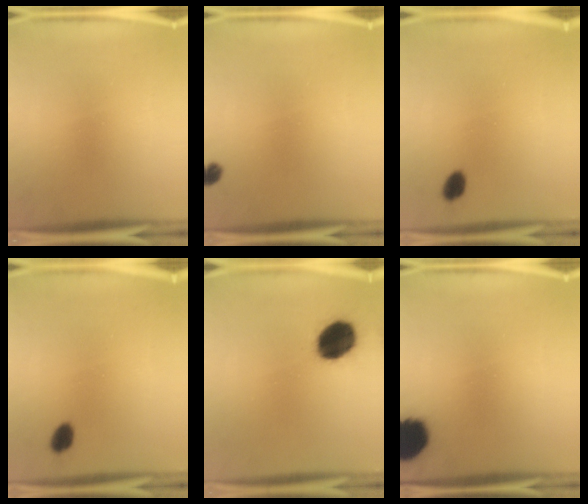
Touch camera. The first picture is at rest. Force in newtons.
{"total": 1.5}
{"total": 2.9}
{"total": 2.9}
{"total": 13.1}
{"total": 13.4}